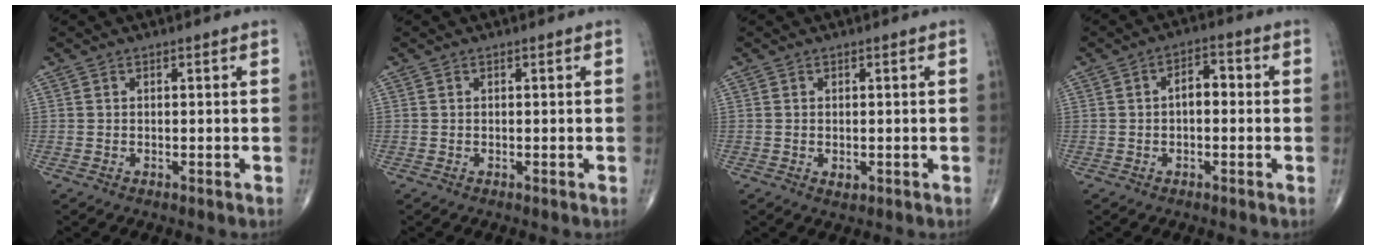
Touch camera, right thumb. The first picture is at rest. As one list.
[{"total": 0.0}, {"total": 1.2, "force": [-0.2, 0.8, 0.9], "torque": [-0.010, -0.003, -0.001]}, {"total": 4.5, "force": [-0.1, 2.6, 3.6], "torque": [-0.045, 0.020, -0.010]}]